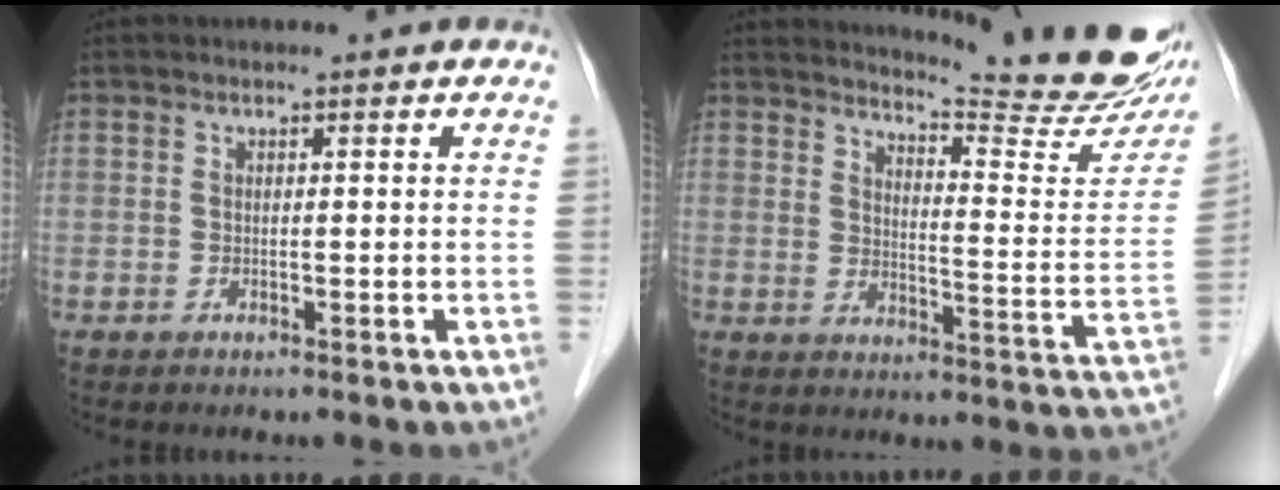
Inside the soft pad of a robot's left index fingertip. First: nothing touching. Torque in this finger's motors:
{"motor_torque": [0.34, -1.46, 0.21, 0.00]}